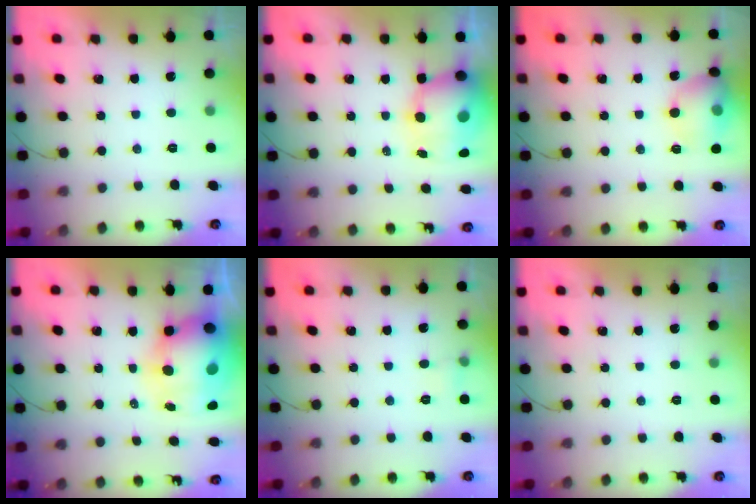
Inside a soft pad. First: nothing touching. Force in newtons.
{"total": 13.0, "press": 12.4, "slide": 3.8}
{"total": 12.6, "press": 12.3, "slide": 2.5}
{"total": 17.8, "press": 17.2, "slide": 4.5}
{"total": 3.3, "press": 3.0, "slide": 1.3}
{"total": 0.0}